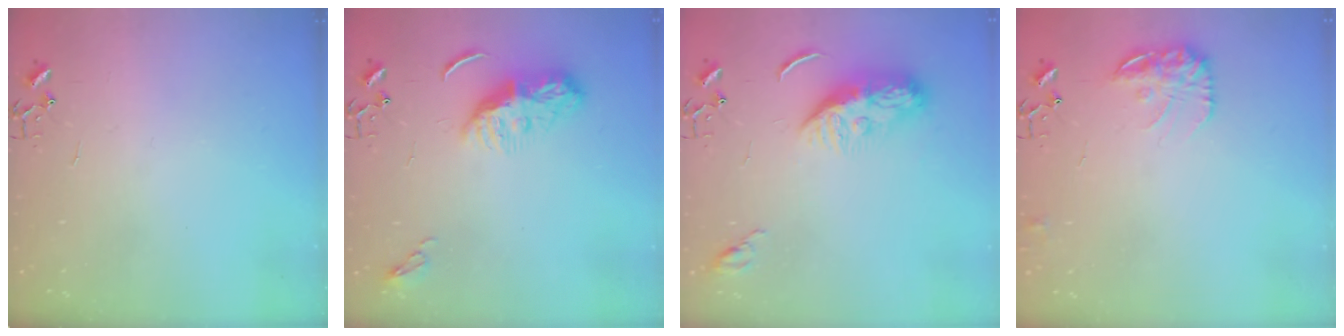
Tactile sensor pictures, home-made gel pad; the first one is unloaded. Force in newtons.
{"total": 8.5, "press": 8.5, "slide": 0.3}
{"total": 10.3, "press": 10.2, "slide": 0.9}
{"total": 12.1, "press": 12.1, "slide": 0.5}